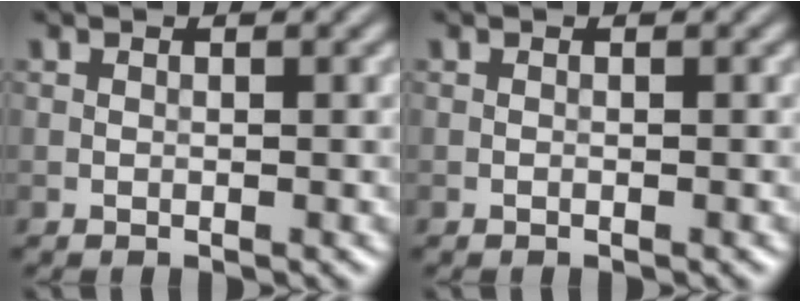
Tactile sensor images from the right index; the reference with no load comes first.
{"total": 0.0}